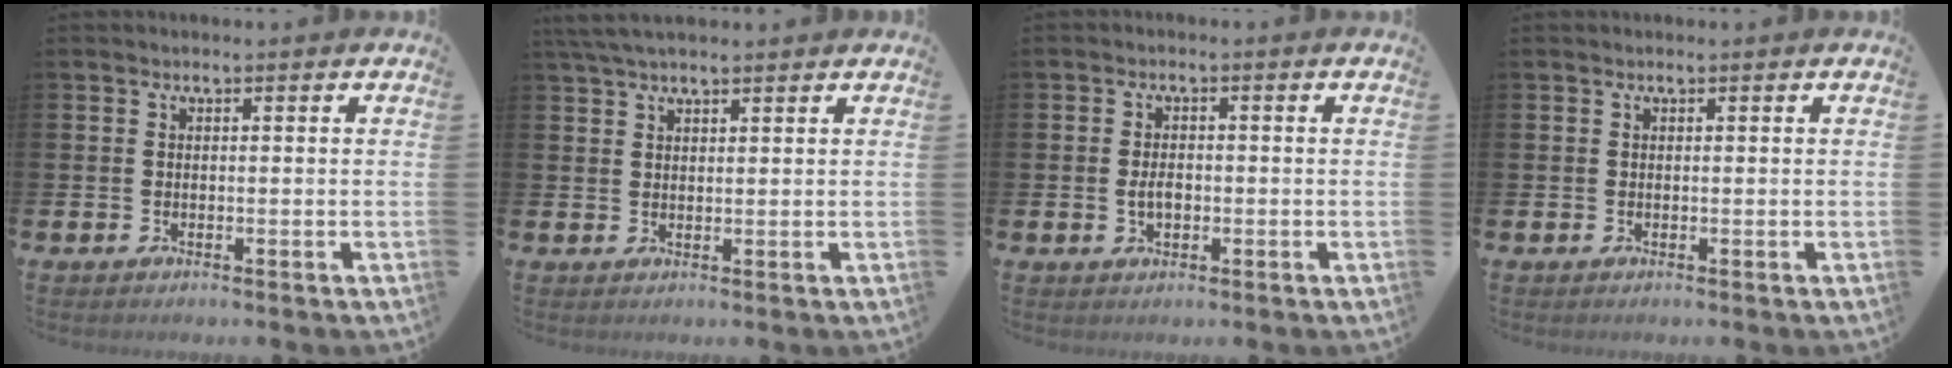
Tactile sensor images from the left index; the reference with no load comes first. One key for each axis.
{"total": 3.6, "fx": 3.1, "fy": 0.7, "fz": 1.7, "tx": -0.047, "ty": 0.002, "tz": 0.059}
{"total": 2.3, "fx": -0.2, "fy": 1.4, "fz": 1.8, "tx": -0.025, "ty": 0.000, "tz": -0.008}
{"total": 0.0}